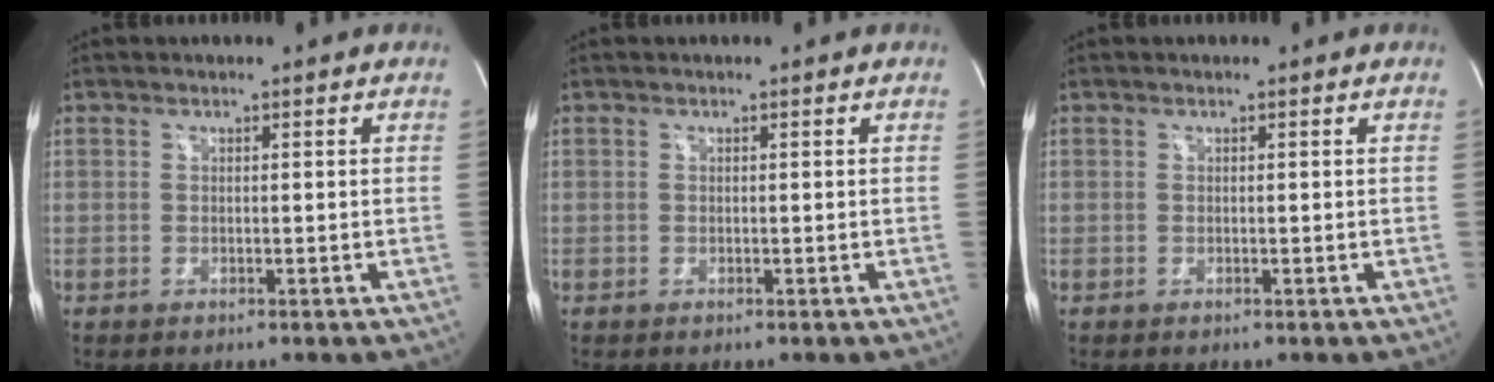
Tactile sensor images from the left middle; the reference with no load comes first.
{"total": 0.0}
{"total": 0.0}